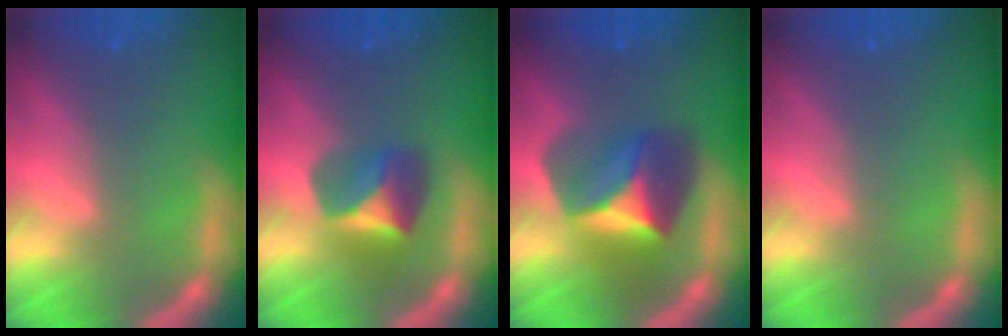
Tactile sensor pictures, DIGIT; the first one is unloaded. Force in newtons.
{"total": 3.9}
{"total": 6.4}
{"total": 0.0}